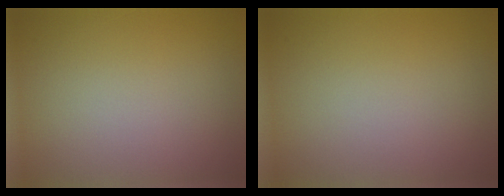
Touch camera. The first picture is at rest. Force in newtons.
{"total": 0.0}